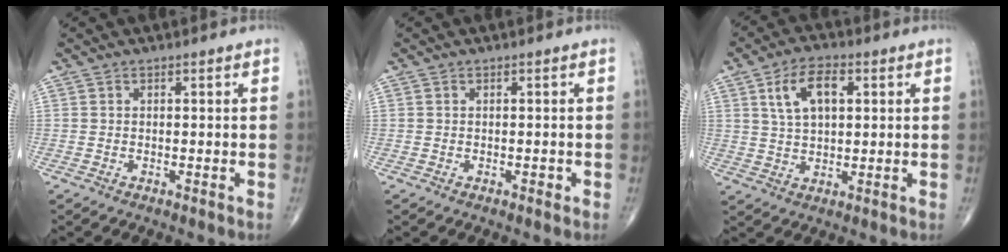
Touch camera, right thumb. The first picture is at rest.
{"total": 0.6, "force": [-0.3, 0.3, 0.4], "torque": [-0.001, 0.001, -0.006]}
{"total": 8.7, "force": [2.8, 4.6, 6.8], "torque": [-0.108, -0.001, 0.051]}